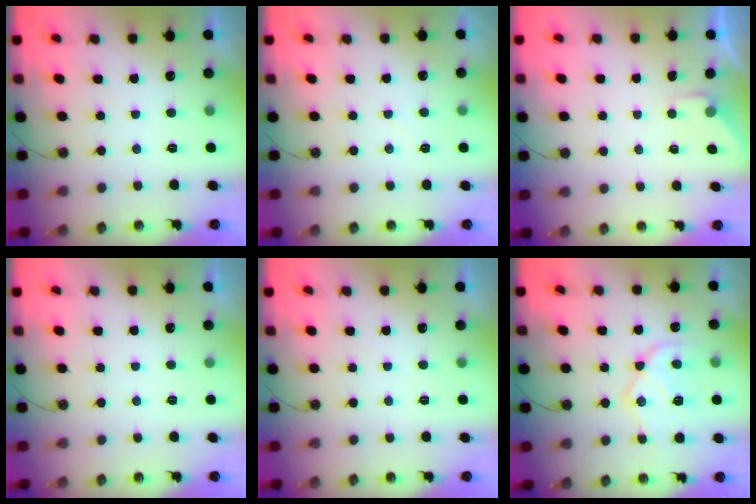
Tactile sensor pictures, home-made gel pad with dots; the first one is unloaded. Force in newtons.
{"total": 3.5, "press": 3.5, "slide": 0.6}
{"total": 2.6, "press": 2.6, "slide": 0.5}
{"total": 0.0}
{"total": 0.0}
{"total": 15.6, "press": 15.5, "slide": 1.1}